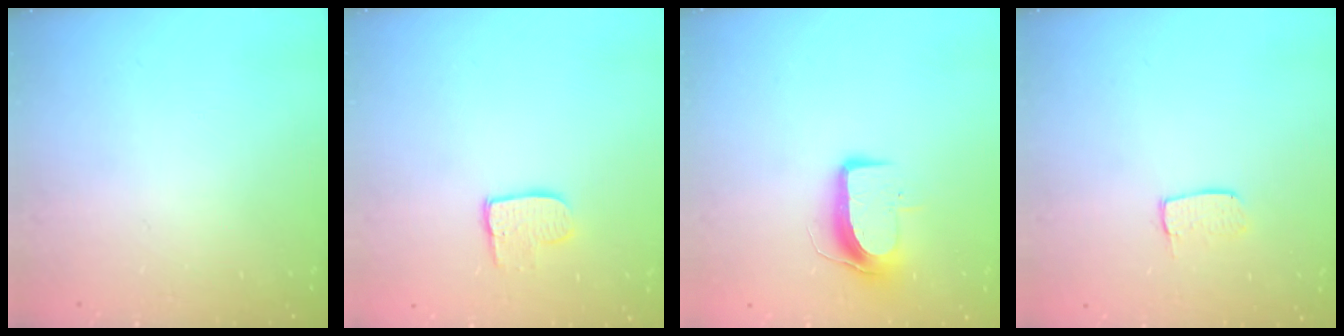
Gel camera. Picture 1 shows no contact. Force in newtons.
{"total": 7.8, "press": 7.8, "slide": 0.5}
{"total": 9.0, "press": 9.0, "slide": 0.6}
{"total": 5.2, "press": 5.1, "slide": 0.5}